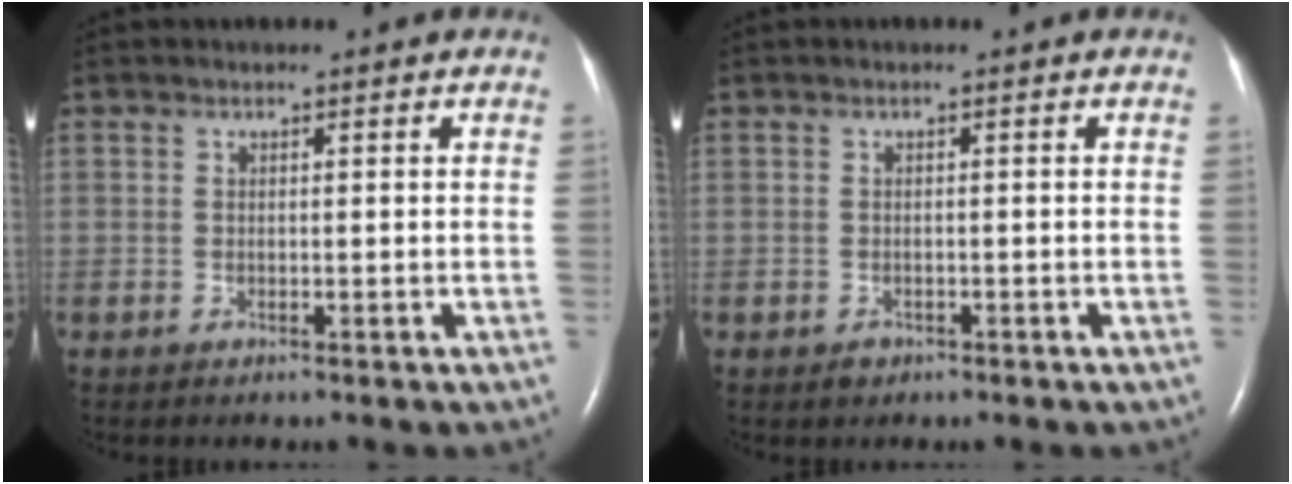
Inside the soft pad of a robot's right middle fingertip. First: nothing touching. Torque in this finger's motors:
{"motor_torque": [0.22, -0.16, 0.01, -0.01]}